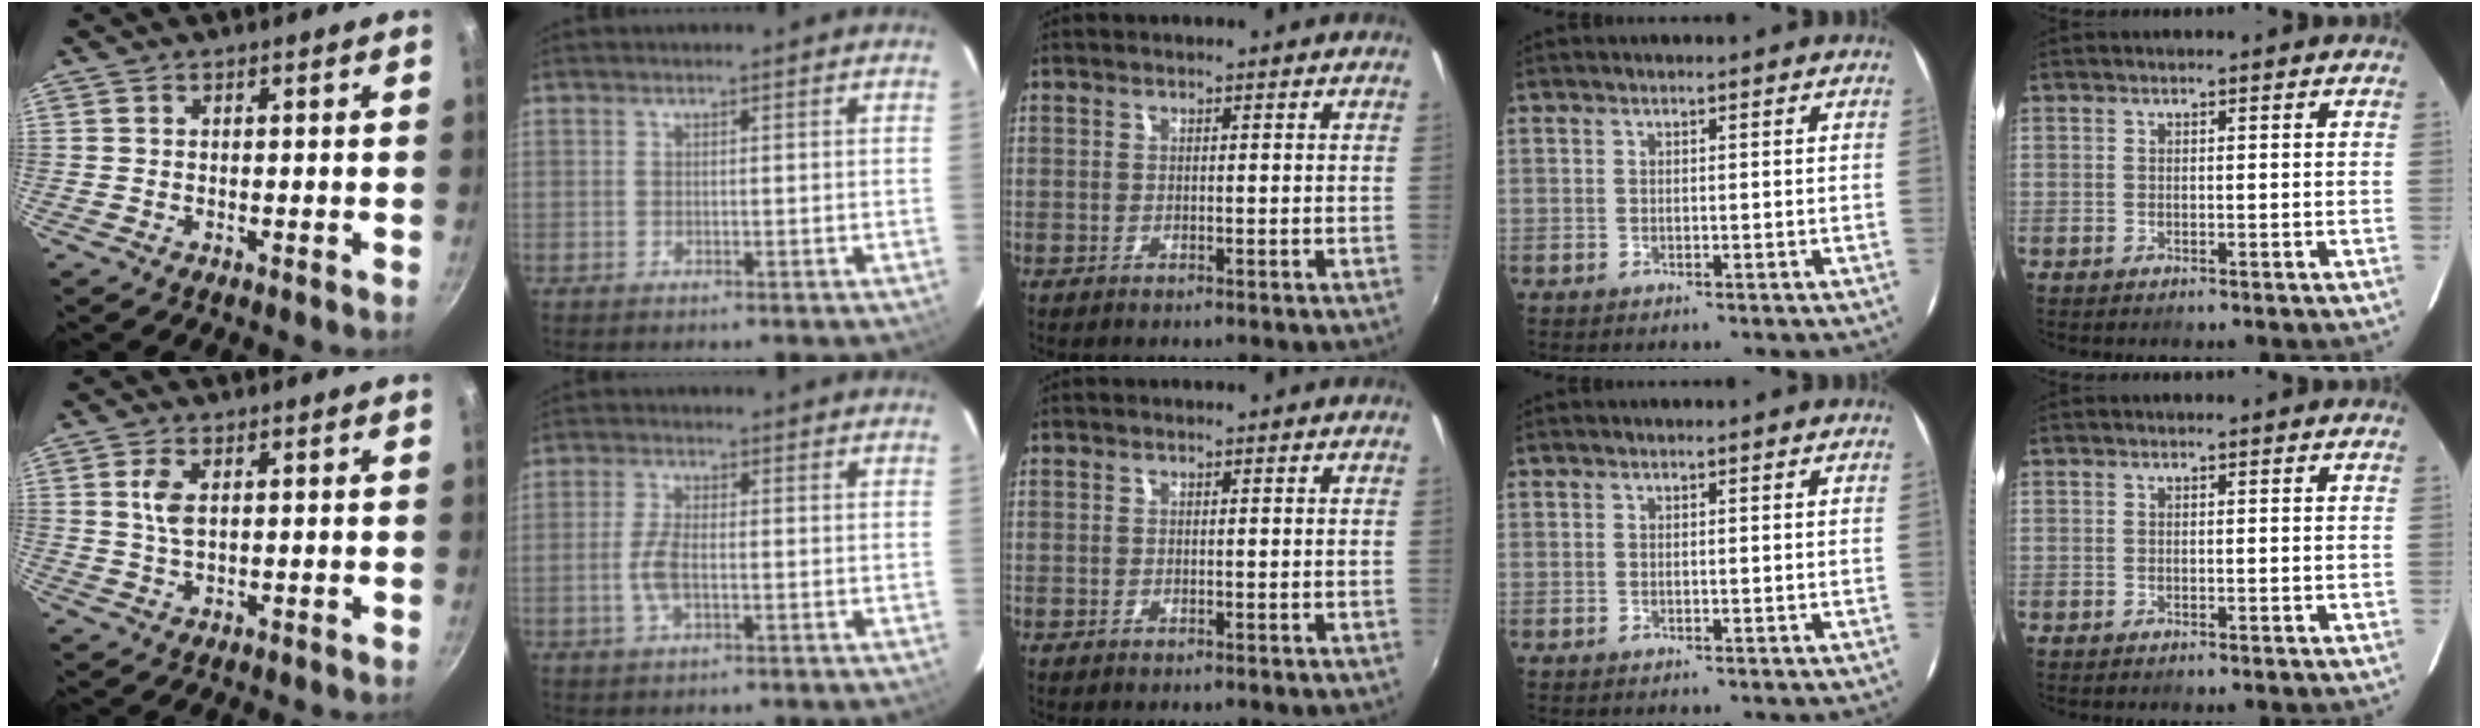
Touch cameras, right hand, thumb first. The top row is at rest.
{"thumb": {"total": 3.9, "force": [0.8, 1.9, 3.2], "torque": [-0.064, -0.002, 0.016]}, "index": {"total": 4.6, "force": [-1.2, 1.8, 4.1], "torque": [-0.092, -0.001, -0.023]}}